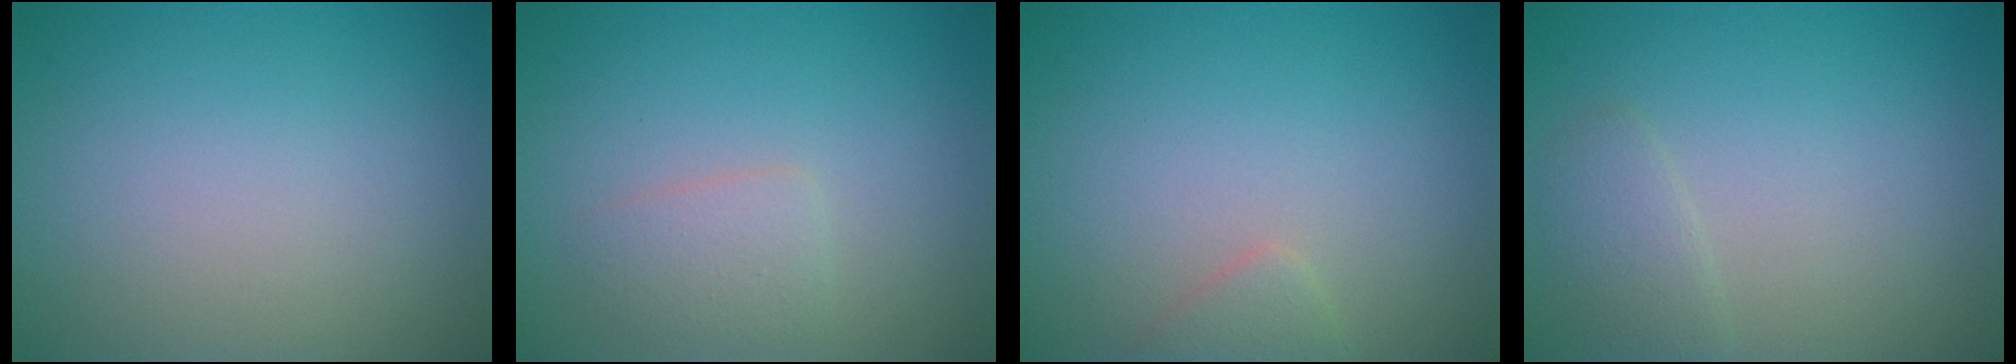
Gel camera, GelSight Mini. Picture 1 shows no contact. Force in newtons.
{"total": 1.7, "press": 1.7, "slide": 0.1}
{"total": 1.3, "press": 1.2, "slide": 0.1}
{"total": 1.6, "press": 1.6, "slide": 0.1}